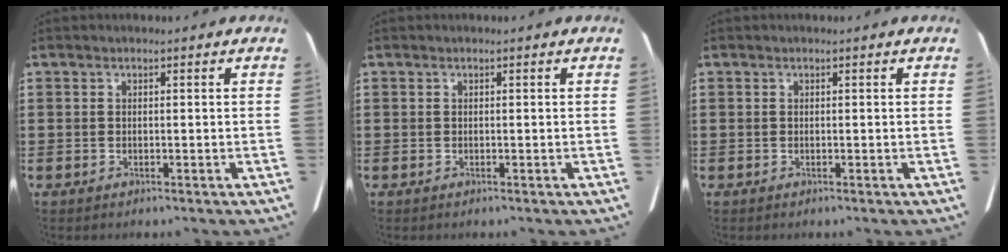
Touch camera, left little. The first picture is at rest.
{"total": 0.0}
{"total": 0.0}